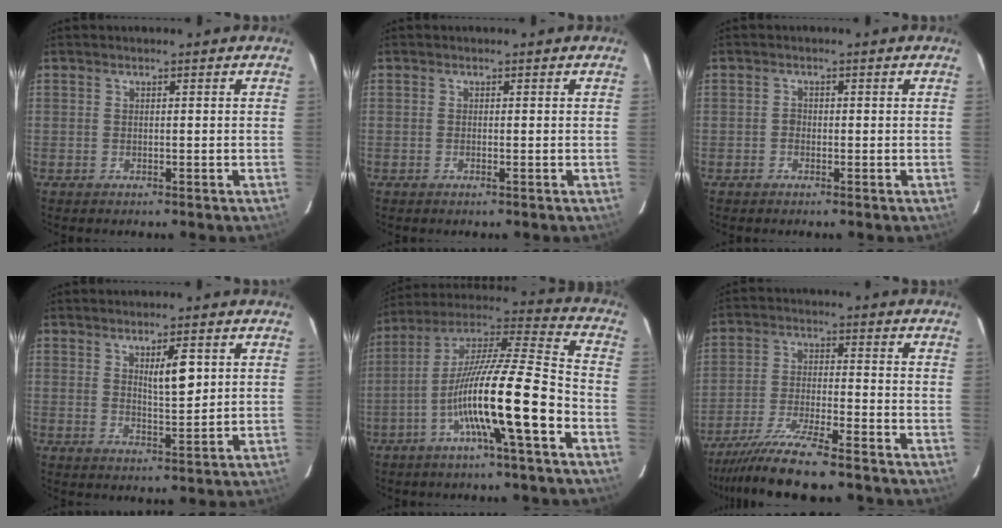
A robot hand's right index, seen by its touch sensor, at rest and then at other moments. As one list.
[{"total": 0.0}, {"total": 0.9, "force": [-0.3, 0.7, 0.4], "torque": [-0.006, 0.004, -0.006]}, {"total": 4.6, "force": [1.7, 1.0, 4.2], "torque": [-0.071, -0.004, 0.032]}, {"total": 16.6, "force": [-6.1, 0.2, 15.4], "torque": [-0.281, 0.008, -0.111]}, {"total": 10.7, "force": [-9.1, -0.1, 5.7], "torque": [-0.097, -0.024, -0.156]}]